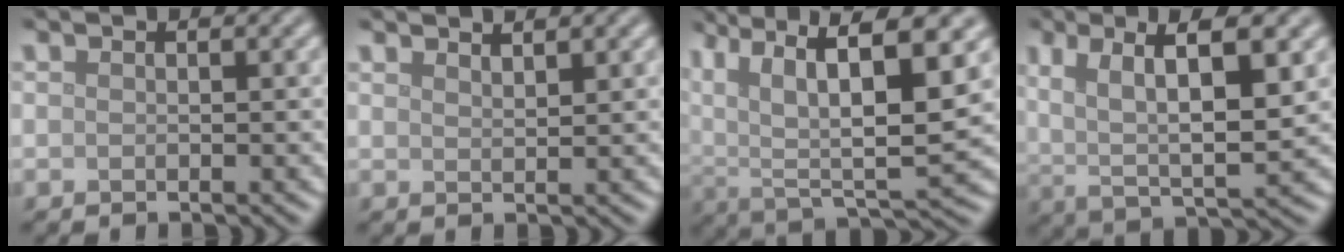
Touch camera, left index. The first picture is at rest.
{"total": 2.0, "force": [1.8, 0.4, 0.7], "torque": [-0.001, 0.006, 0.020]}
{"total": 13.0, "force": [5.8, 4.6, 10.7], "torque": [-0.196, 0.013, 0.098]}
{"total": 9.1, "force": [2.9, 3.1, 8.0], "torque": [-0.153, 0.001, 0.051]}